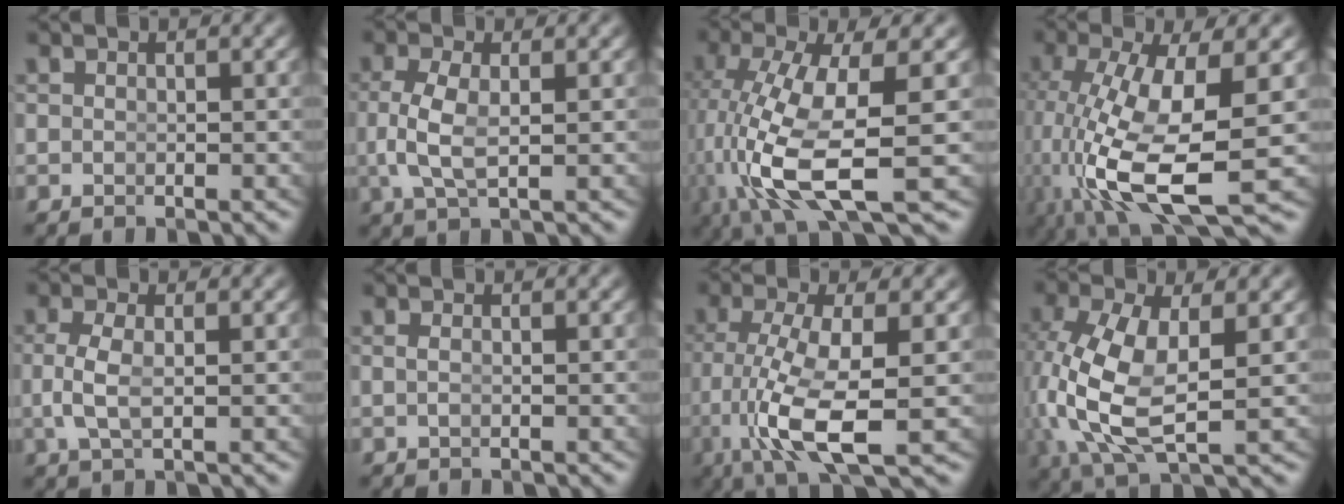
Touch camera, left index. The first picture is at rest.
{"total": 3.6, "force": [-0.2, 1.5, 3.2], "torque": [-0.088, -0.017, 0.010]}
{"total": 8.7, "force": [-1.5, 3.1, 8.0], "torque": [-0.167, -0.034, 0.001]}
{"total": 9.7, "force": [-1.5, 4.0, 8.7], "torque": [-0.180, -0.040, 0.005]}
{"total": 2.5, "force": [-0.2, 0.7, 2.4], "torque": [-0.064, -0.014, 0.008]}
{"total": 0.7, "force": [-0.3, -0.6, 0.3], "torque": [-0.007, -0.009, 0.002]}
{"total": 7.0, "force": [-1.6, 2.0, 6.5], "torque": [-0.140, -0.034, -0.005]}
{"total": 7.4, "force": [0.3, 4.0, 6.2], "torque": [-0.156, -0.036, 0.026]}